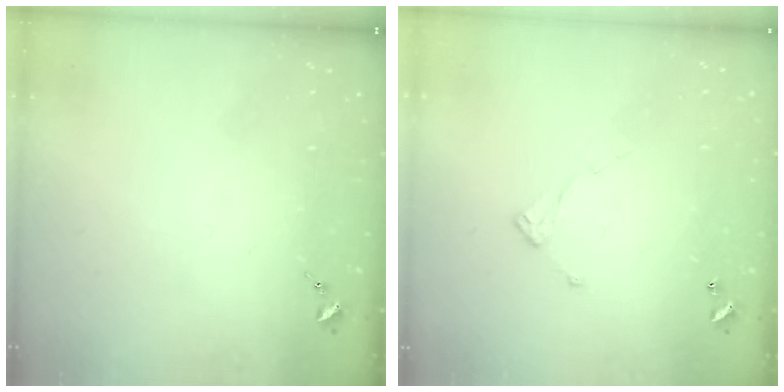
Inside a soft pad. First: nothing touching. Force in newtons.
{"total": 6.5, "press": 6.5, "slide": 0.2}